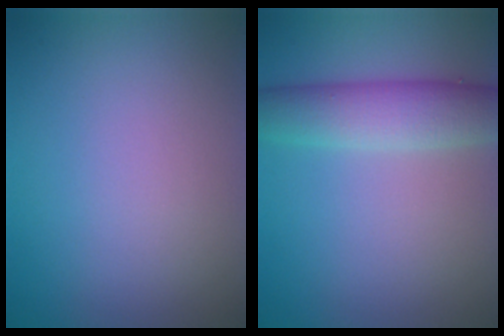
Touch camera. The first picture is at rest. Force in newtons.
{"total": 5.3, "press": 5.3, "slide": 0.2}